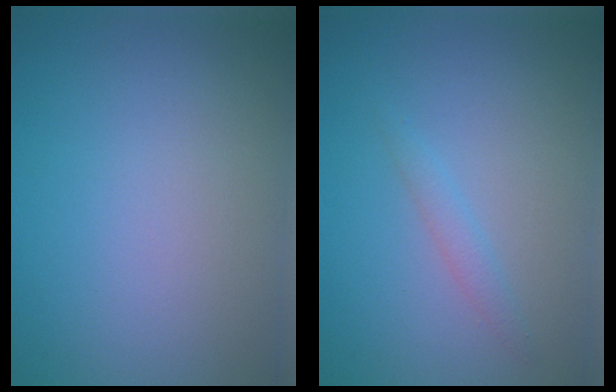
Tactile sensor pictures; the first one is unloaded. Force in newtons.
{"total": 1.1, "press": 1.1, "slide": 0.1}